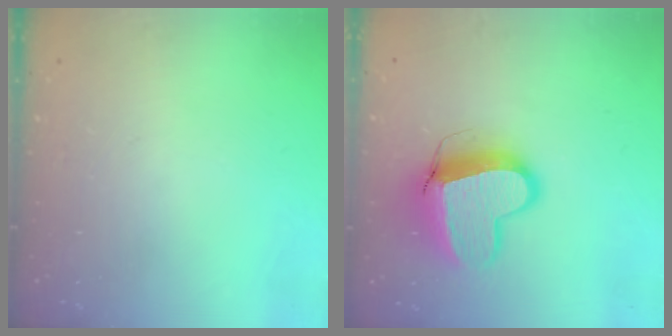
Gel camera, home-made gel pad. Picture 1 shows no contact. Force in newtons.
{"total": 12.8, "press": 12.7, "slide": 1.4}